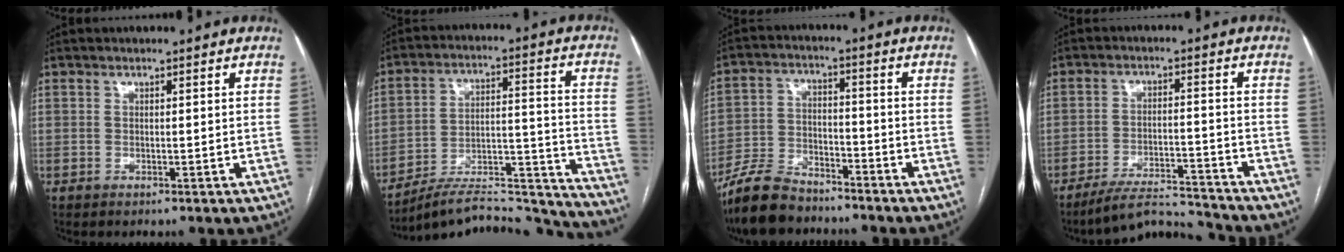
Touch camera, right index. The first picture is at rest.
{"total": 24.4, "force": [-23.4, 2.9, 6.2], "torque": [-0.043, 0.041, -0.333]}
{"total": 9.5, "force": [-8.2, 3.3, 3.4], "torque": [-0.078, -0.007, -0.158]}
{"total": 7.8, "force": [-7.8, -0.2, 0.3], "torque": [-0.002, 0.008, -0.135]}